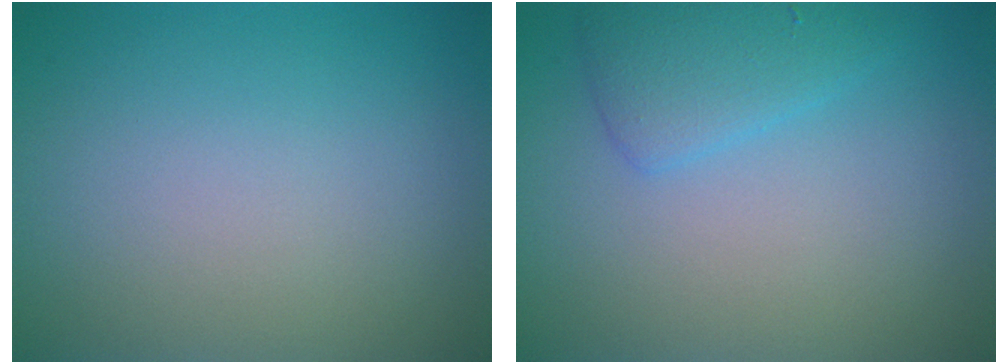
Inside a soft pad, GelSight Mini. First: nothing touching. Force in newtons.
{"total": 2.6, "press": 2.6, "slide": 0.2}